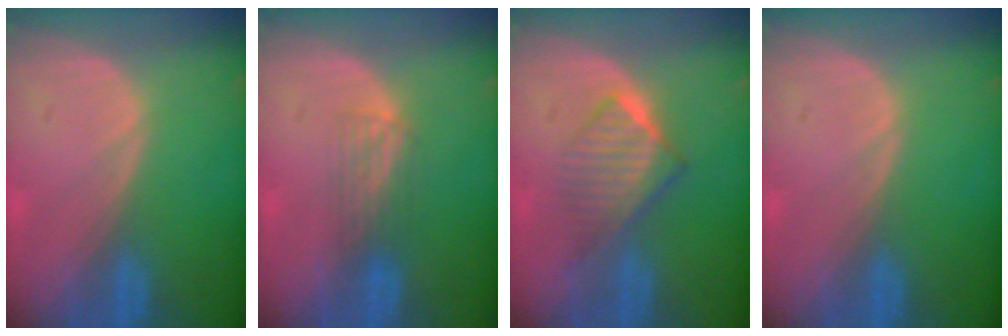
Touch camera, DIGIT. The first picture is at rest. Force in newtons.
{"total": 2.9, "press": 2.6, "slide": 1.2}
{"total": 6.5, "press": 5.7, "slide": 3.1}
{"total": 0.0}